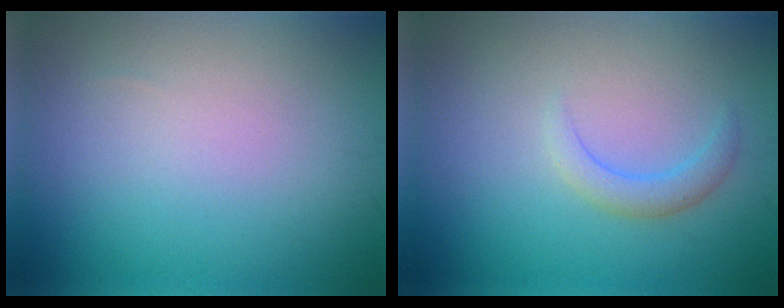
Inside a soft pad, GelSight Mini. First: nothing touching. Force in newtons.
{"total": 1.8, "press": 1.8, "slide": 0.2}